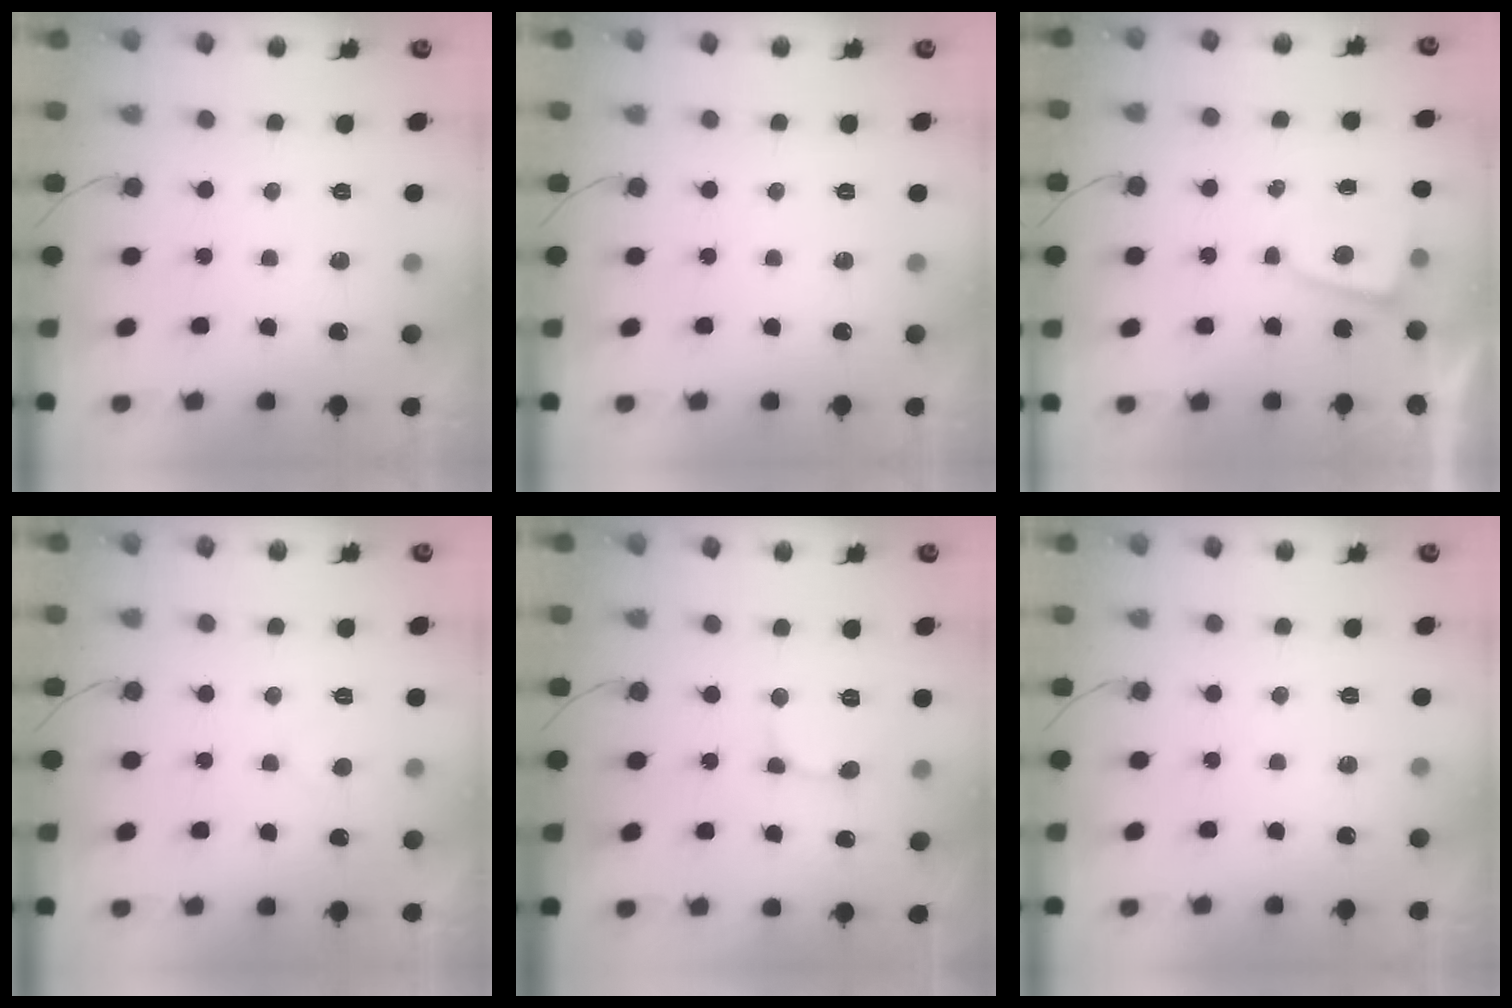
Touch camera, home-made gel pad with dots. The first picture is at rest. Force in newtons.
{"total": 0.0}
{"total": 2.0, "press": 2.0, "slide": 0.3}
{"total": 2.8, "press": 2.8, "slide": 0.1}
{"total": 2.3, "press": 2.3, "slide": 0.2}
{"total": 0.0}